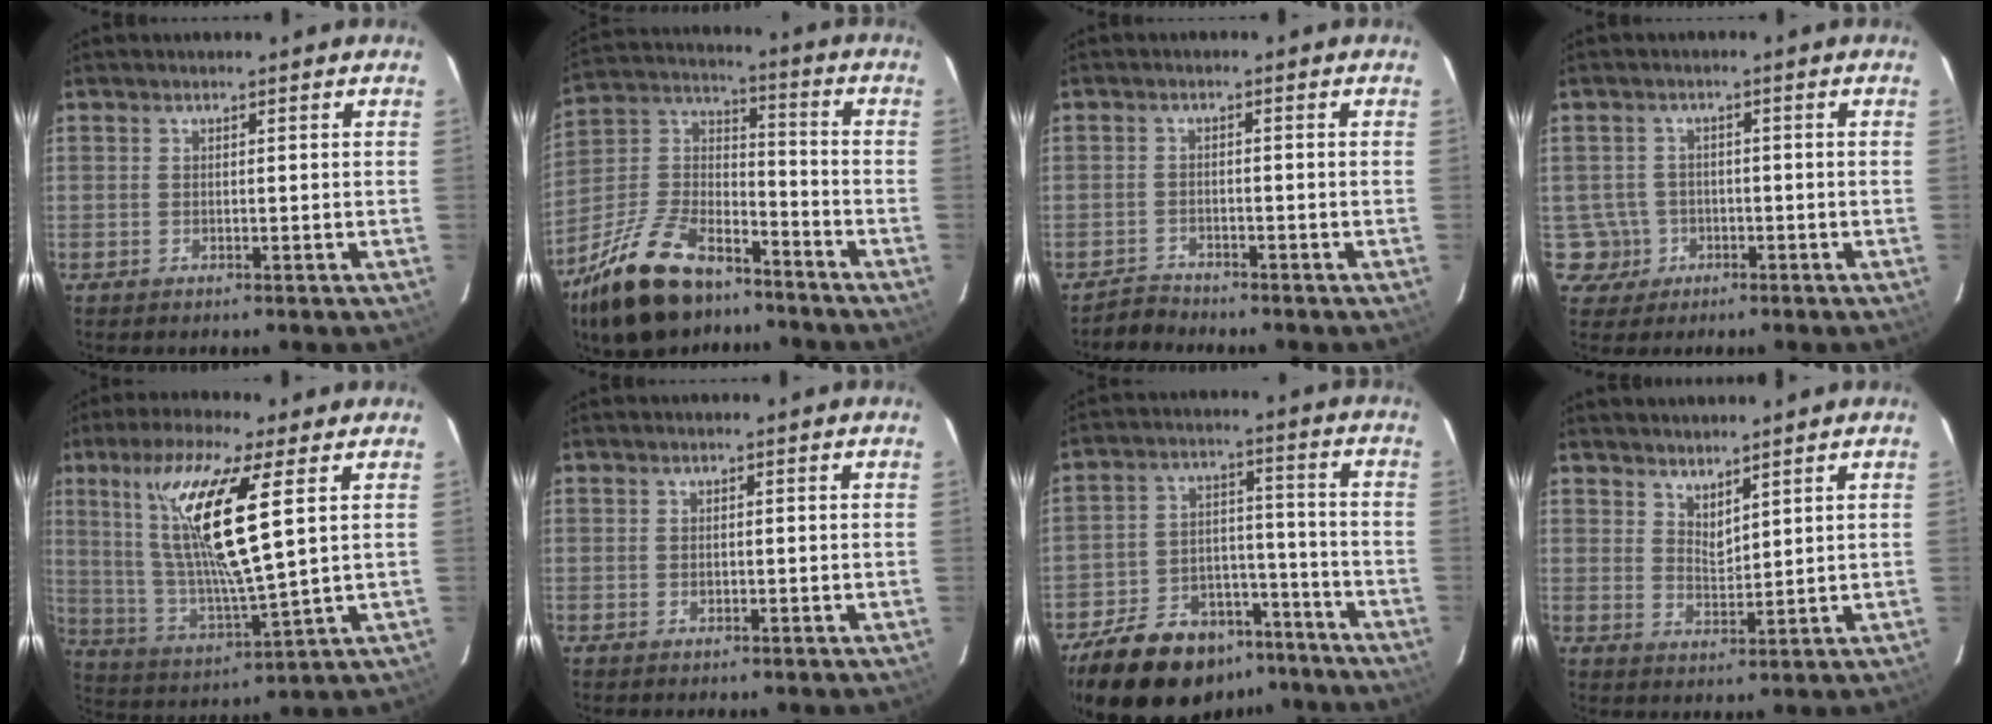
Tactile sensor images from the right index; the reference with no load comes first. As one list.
[{"total": 22.4, "force": [-15.2, 10.6, 12.5], "torque": [-0.262, 0.007, -0.260]}, {"total": 2.1, "force": [-1.9, 0.7, -0.5], "torque": [0.007, 0.004, -0.035]}, {"total": 4.6, "force": [-1.5, 4.3, 0.1], "torque": [-0.009, 0.015, -0.020]}, {"total": 17.9, "force": [6.4, 2.2, 16.5], "torque": [-0.316, -0.002, 0.132]}, {"total": 0.9, "force": [-0.2, 0.8, 0.5], "torque": [-0.007, 0.001, -0.001]}, {"total": 21.0, "force": [-15.8, 10.5, 9.0], "torque": [-0.193, 0.030, -0.223]}, {"total": 3.8, "force": [3.3, 1.1, 1.5], "torque": [-0.021, -0.007, 0.058]}]